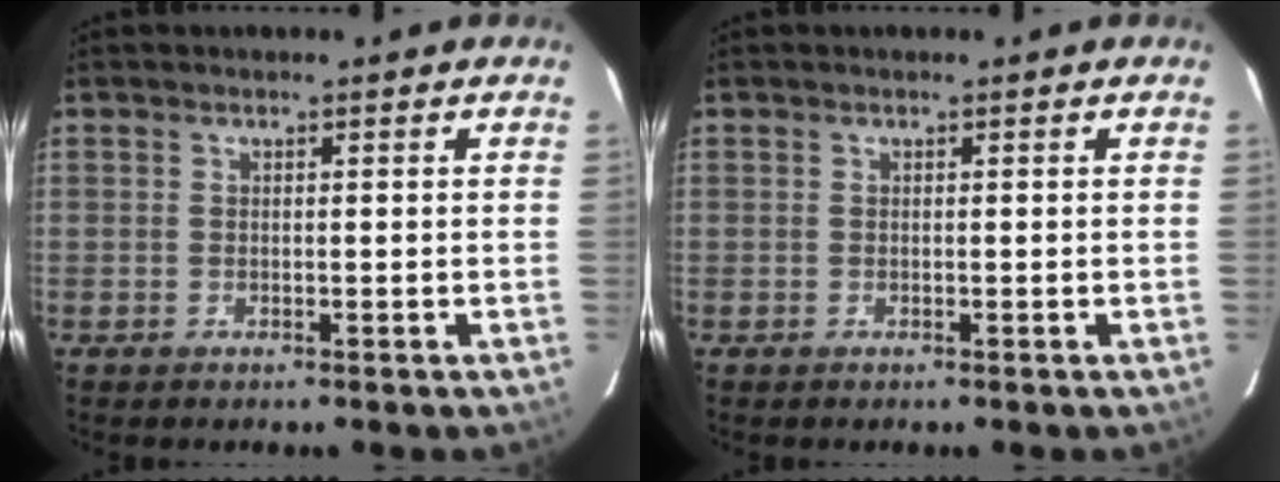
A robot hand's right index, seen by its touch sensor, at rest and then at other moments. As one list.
[{"total": 0.0}]